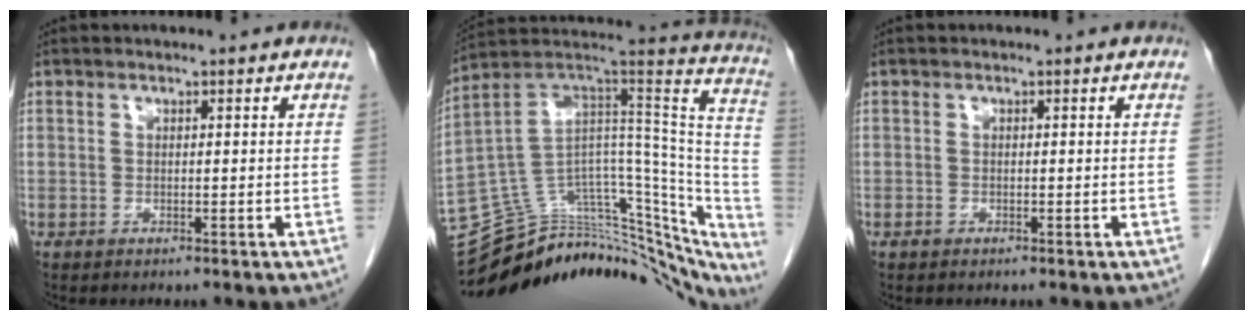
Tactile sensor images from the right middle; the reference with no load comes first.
{"total": 36.3, "force": [-32.6, 10.1, 12.2], "torque": [-0.115, 0.033, -0.416]}
{"total": 0.0}